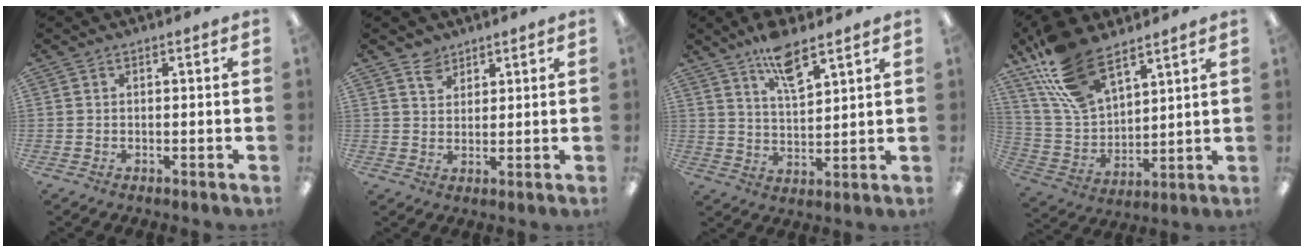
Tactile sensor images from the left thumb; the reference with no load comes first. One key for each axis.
{"total": 4.2, "fx": 3.2, "fy": 2.6, "fz": 0.6, "tx": -0.005, "ty": -0.011, "tz": 0.060}
{"total": 8.7, "fx": 6.6, "fy": 2.6, "fz": 5.1, "tx": -0.092, "ty": -0.032, "tz": 0.115}
{"total": 17.6, "fx": 12.4, "fy": 8.3, "fz": 9.4, "tx": -0.223, "ty": -0.053, "tz": 0.231}